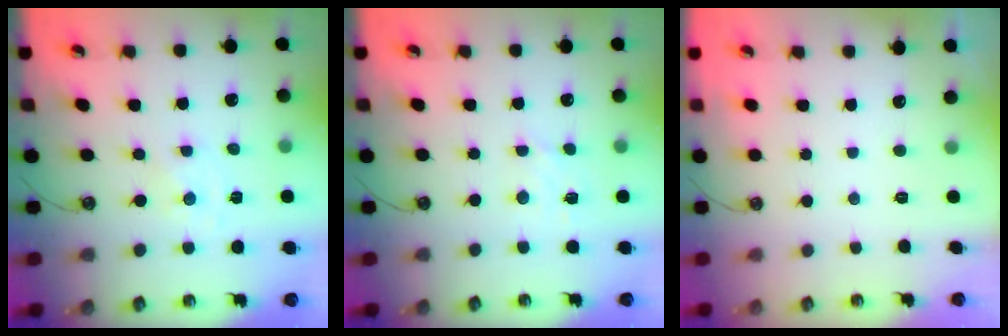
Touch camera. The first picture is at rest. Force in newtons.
{"total": 3.4, "press": 3.3, "slide": 0.3}
{"total": 0.0}